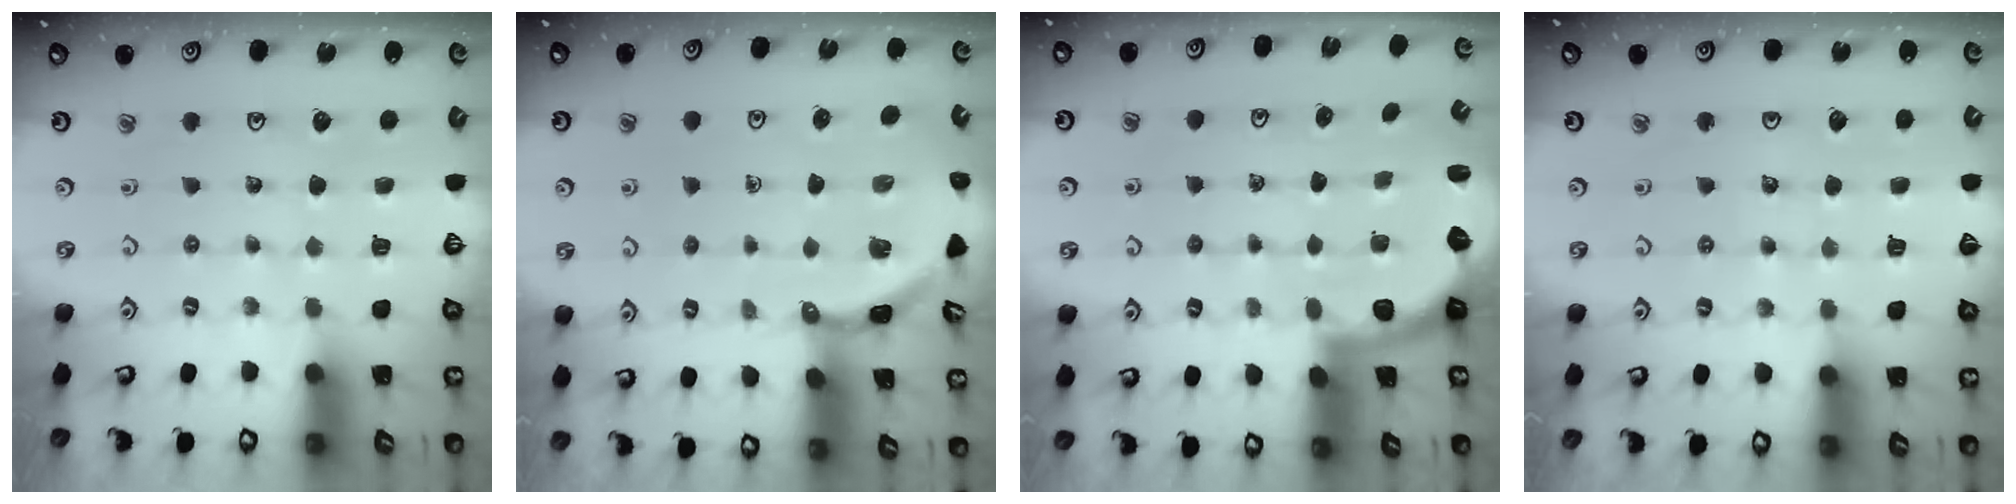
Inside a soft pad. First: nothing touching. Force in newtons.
{"total": 3.4, "press": 3.4, "slide": 0.2}
{"total": 2.5, "press": 2.1, "slide": 1.3}
{"total": 4.2, "press": 4.2, "slide": 0.5}